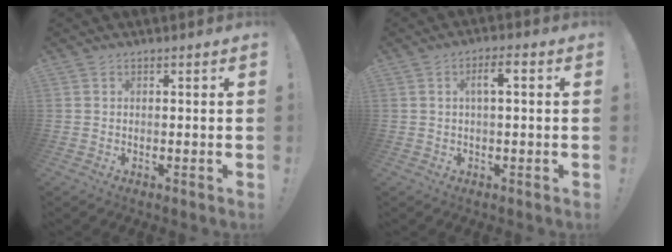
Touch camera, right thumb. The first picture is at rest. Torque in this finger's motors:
{"motor_torque": [0.66, 0.86, 0.75, 0.11, -0.01]}